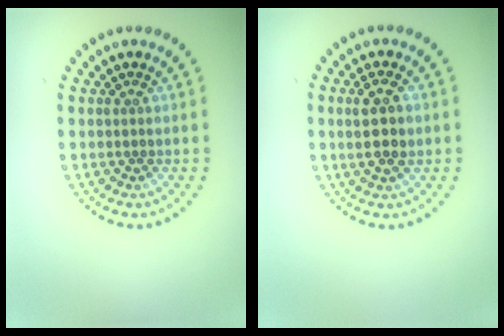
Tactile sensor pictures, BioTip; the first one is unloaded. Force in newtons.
{"total": 3.0, "press": 2.9, "slide": 0.6}